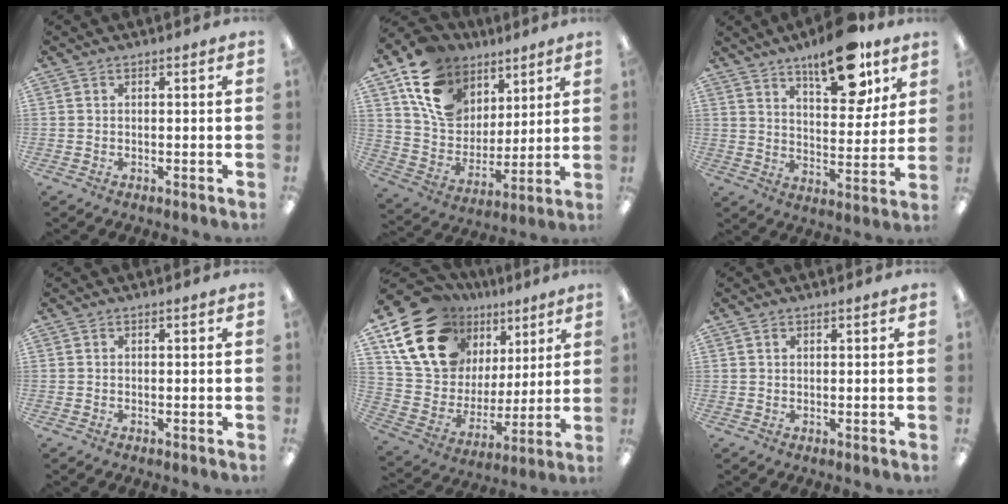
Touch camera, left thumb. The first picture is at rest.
{"total": 16.3, "force": [8.8, 12.1, 6.6], "torque": [-0.122, -0.039, 0.172]}
{"total": 16.1, "force": [11.1, 6.1, 10.0], "torque": [-0.130, -0.061, 0.180]}
{"total": 0.0}
{"total": 21.4, "force": [12.0, 14.9, 9.7], "torque": [-0.187, -0.052, 0.233]}
{"total": 0.8, "force": [0.4, 0.5, 0.4], "torque": [-0.010, 0.003, 0.008]}